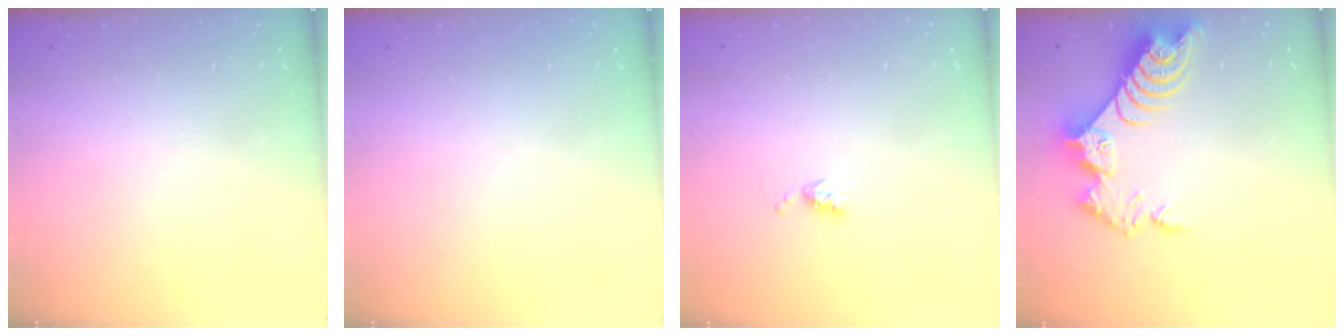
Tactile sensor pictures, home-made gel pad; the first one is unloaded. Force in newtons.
{"total": 0.0}
{"total": 5.8, "press": 5.7, "slide": 0.8}
{"total": 9.6, "press": 9.5, "slide": 0.9}